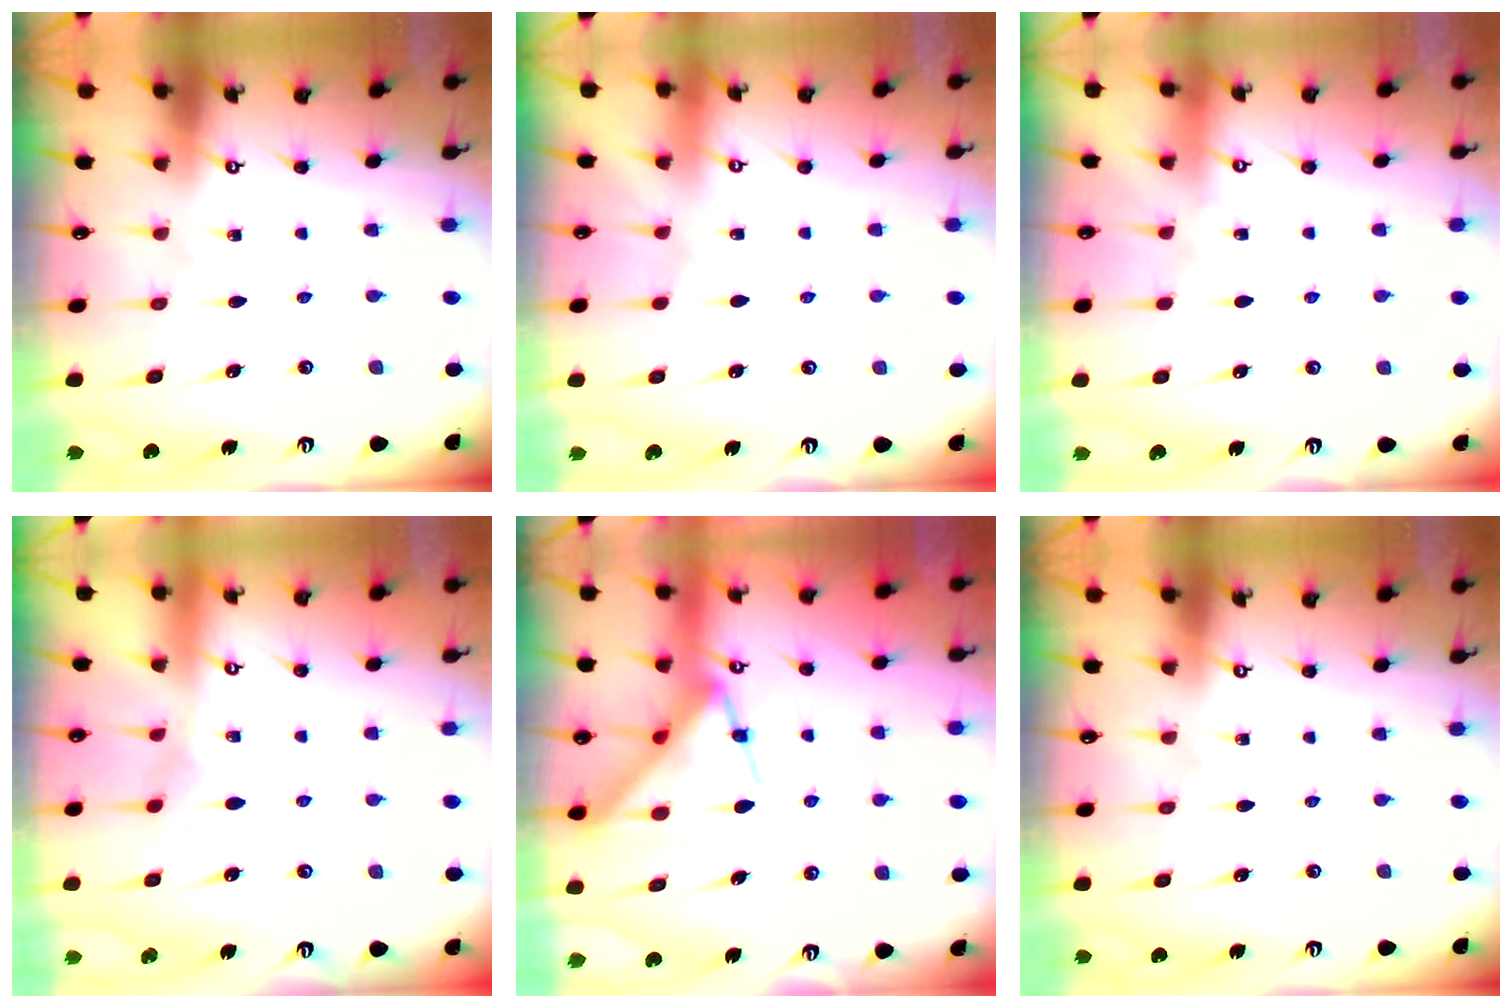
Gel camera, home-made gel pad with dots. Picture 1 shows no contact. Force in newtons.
{"total": 2.4, "press": 2.4, "slide": 0.4}
{"total": 1.6, "press": 1.6, "slide": 0.4}
{"total": 5.0, "press": 5.0, "slide": 0.2}
{"total": 14.2, "press": 14.2, "slide": 1.5}
{"total": 0.0}